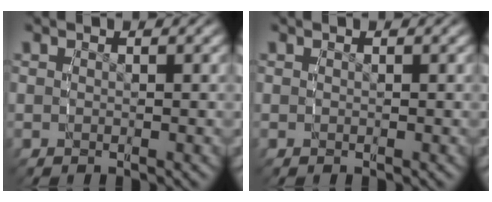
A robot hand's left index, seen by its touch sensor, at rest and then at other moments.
{"total": 0.0}